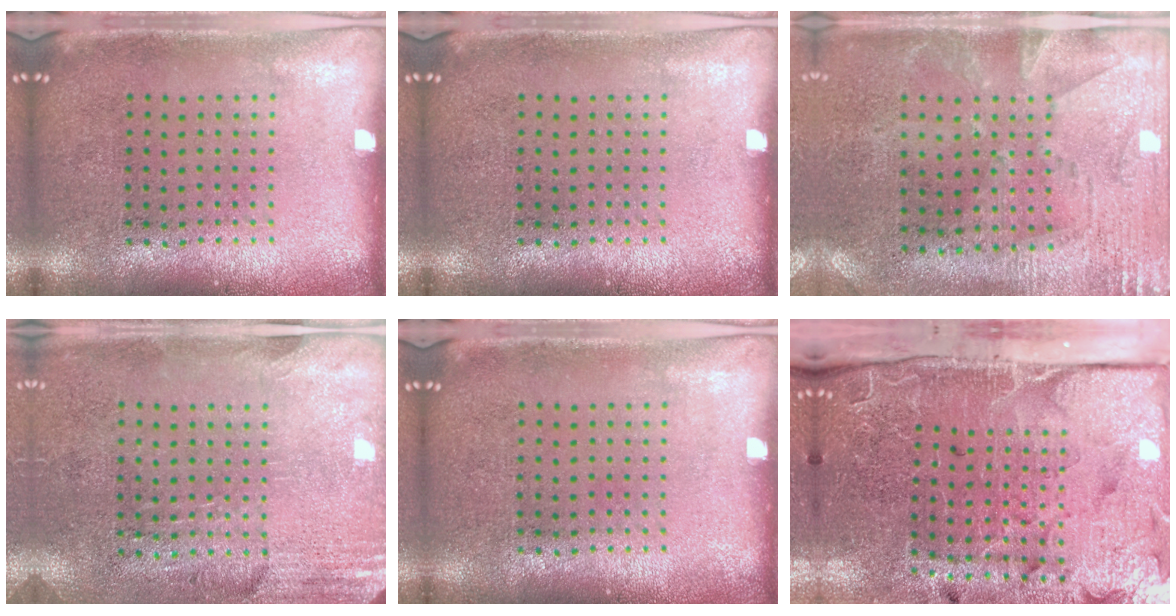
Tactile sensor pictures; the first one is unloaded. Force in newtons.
{"total": 0.0}
{"total": 2.7, "press": 2.3, "slide": 1.5}
{"total": 2.8, "press": 2.5, "slide": 1.4}
{"total": 0.0}
{"total": 5.1, "press": 4.0, "slide": 3.1}